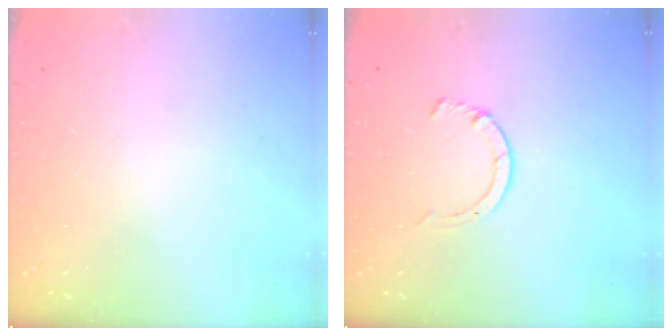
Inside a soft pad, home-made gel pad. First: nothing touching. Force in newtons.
{"total": 2.8, "press": 2.8, "slide": 0.4}